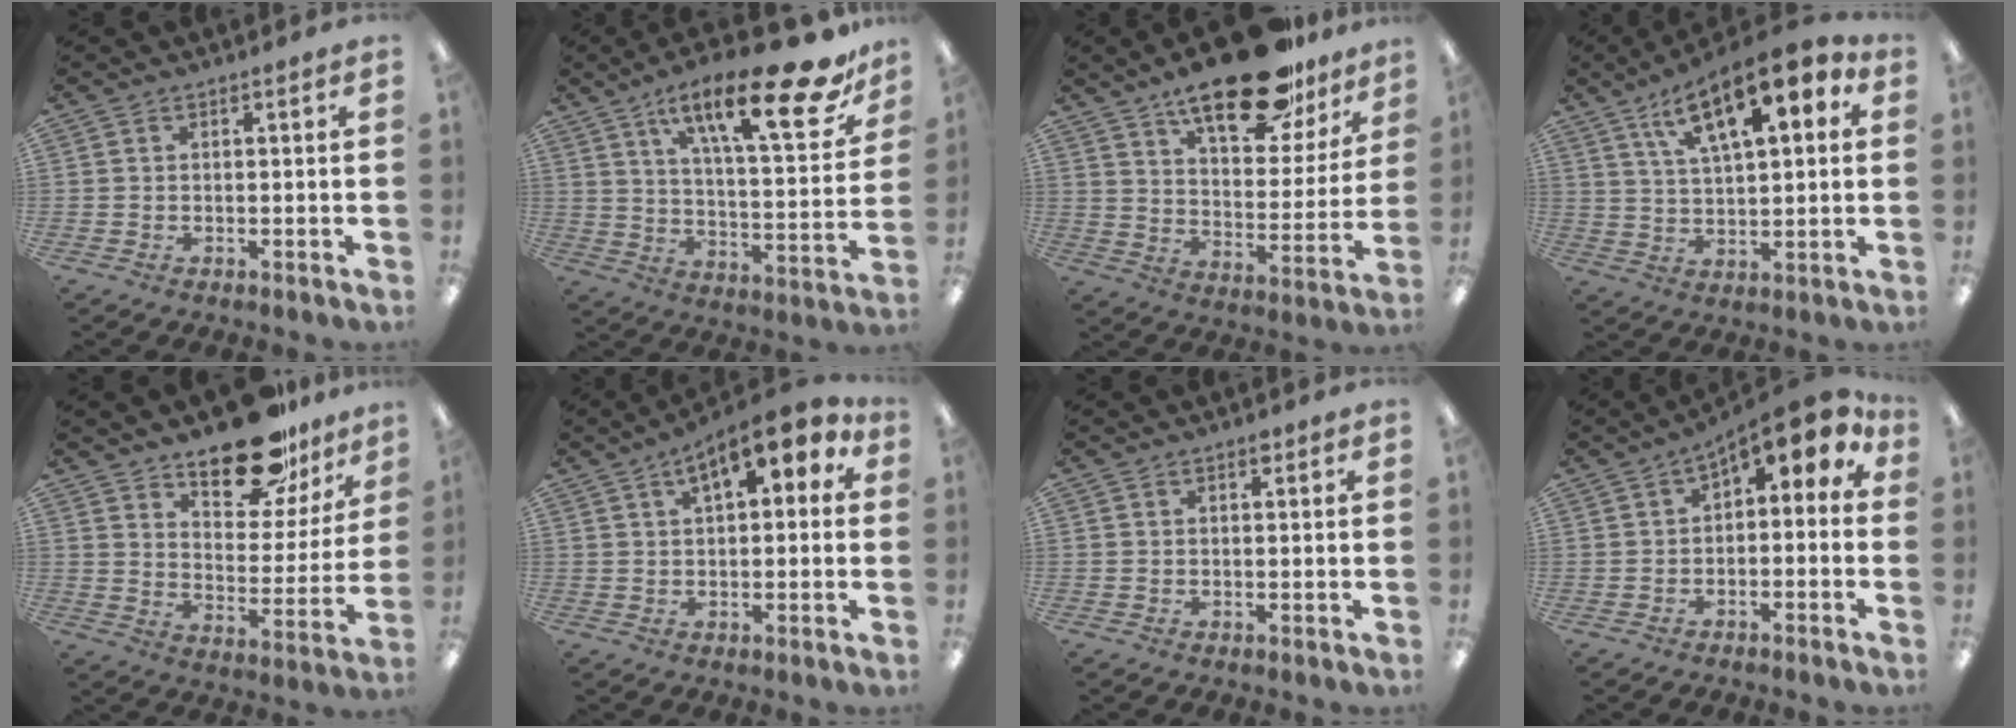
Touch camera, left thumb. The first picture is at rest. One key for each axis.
{"total": 23.7, "fx": 14.3, "fy": 7.2, "fz": 17.4, "tx": -0.263, "ty": -0.081, "tz": 0.224}
{"total": 23.6, "fx": 17.1, "fy": 9.4, "fz": 13.3, "tx": -0.188, "ty": -0.098, "tz": 0.285}
{"total": 16.1, "fx": 9.2, "fy": 5.8, "fz": 11.8, "tx": -0.191, "ty": -0.033, "tz": 0.152}
{"total": 19.4, "fx": 15.0, "fy": 8.6, "fz": 8.8, "tx": -0.120, "ty": -0.100, "tz": 0.258}
{"total": 10.4, "fx": 5.4, "fy": 4.4, "fz": 7.7, "tx": -0.104, "ty": -0.015, "tz": 0.088}
{"total": 0.9, "fx": 0.8, "fy": 0.4, "fz": 0.2, "tx": 0.001, "ty": -0.001, "tz": 0.011}
{"total": 7.4, "fx": 2.9, "fy": 3.8, "fz": 5.7, "tx": -0.071, "ty": -0.015, "tz": 0.046}